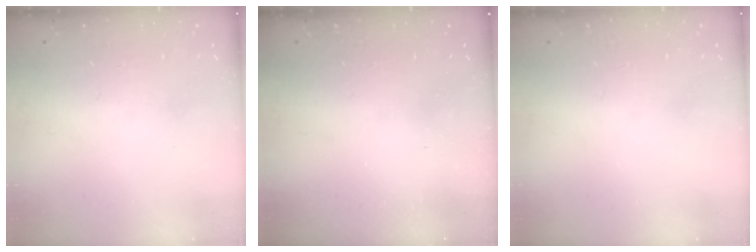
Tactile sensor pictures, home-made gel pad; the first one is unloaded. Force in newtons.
{"total": 2.4, "press": 2.3, "slide": 0.8}
{"total": 0.0}